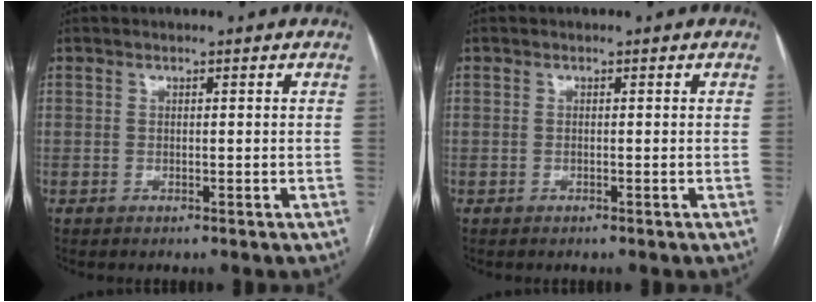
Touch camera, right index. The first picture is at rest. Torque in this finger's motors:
{"motor_torque": [0.04, 0.04, 0.01, 0.00]}